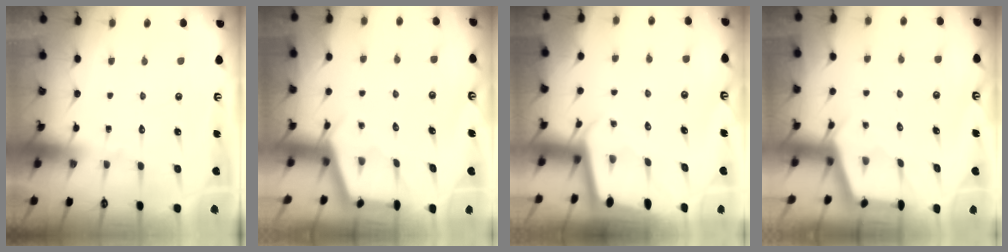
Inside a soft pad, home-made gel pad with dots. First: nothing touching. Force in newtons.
{"total": 2.8, "press": 2.8, "slide": 0.3}
{"total": 2.0, "press": 2.0, "slide": 0.1}
{"total": 2.6, "press": 2.6, "slide": 0.3}